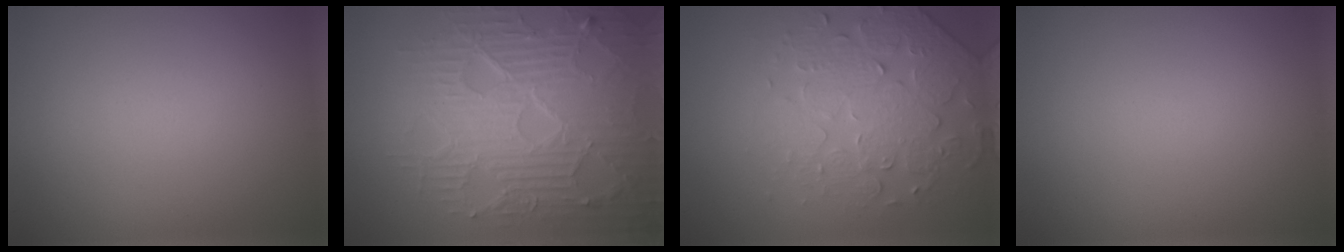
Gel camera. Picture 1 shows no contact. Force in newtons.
{"total": 8.9, "press": 6.1, "slide": 6.5}
{"total": 4.3, "press": 4.0, "slide": 1.8}
{"total": 0.0}